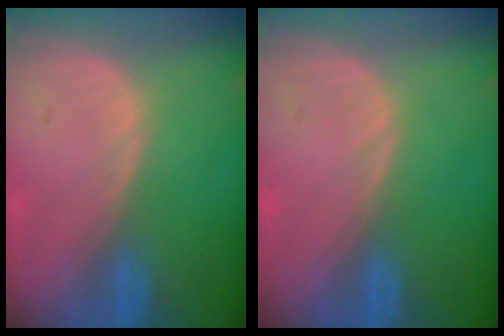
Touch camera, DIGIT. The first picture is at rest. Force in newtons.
{"total": 0.0}